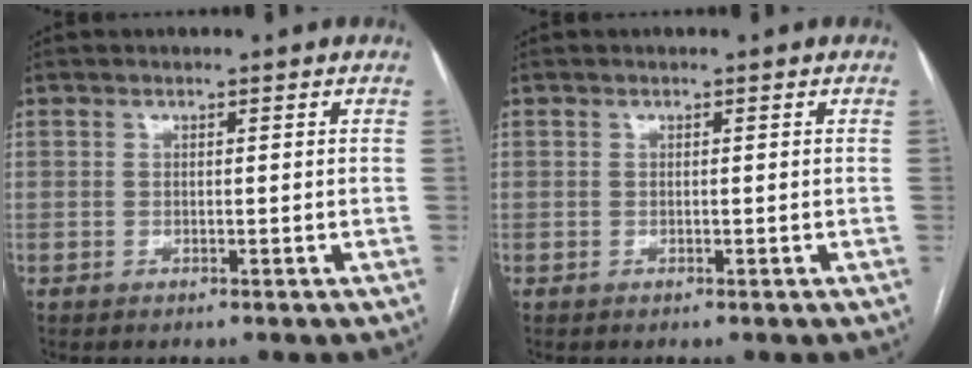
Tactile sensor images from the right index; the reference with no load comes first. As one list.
[{"total": 0.0}]